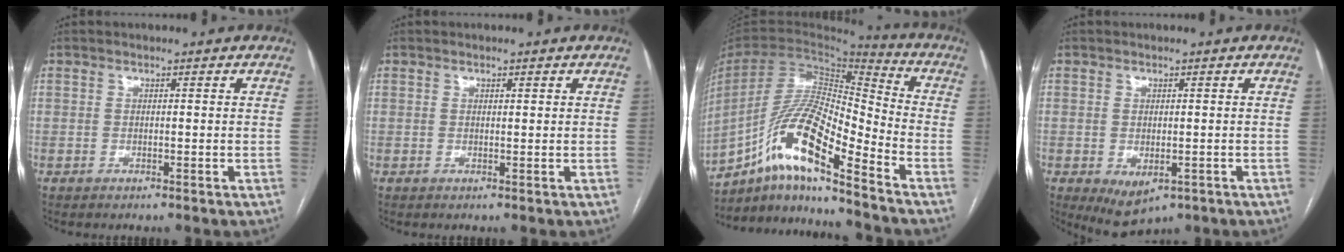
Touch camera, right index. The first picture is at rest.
{"total": 0.5, "force": [0.3, 0.1, 0.4], "torque": [-0.009, -0.001, 0.005]}
{"total": 16.7, "force": [-10.6, 2.2, 12.7], "torque": [-0.251, 0.006, -0.190]}
{"total": 5.1, "force": [-2.1, 2.9, 3.7], "torque": [-0.054, -0.010, -0.017]}